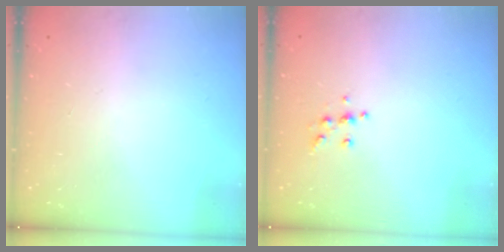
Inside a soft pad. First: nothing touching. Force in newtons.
{"total": 6.4, "press": 6.4, "slide": 0.5}